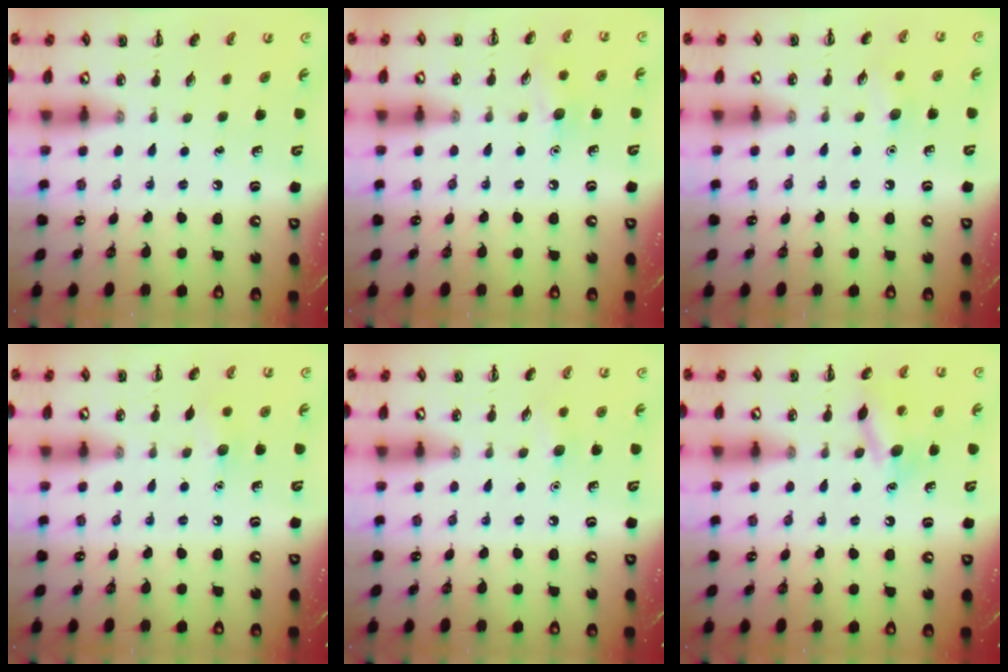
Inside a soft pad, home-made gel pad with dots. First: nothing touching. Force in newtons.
{"total": 7.5, "press": 7.3, "slide": 1.6}
{"total": 5.9, "press": 5.6, "slide": 1.6}
{"total": 6.5, "press": 6.3, "slide": 1.8}
{"total": 5.2, "press": 5.0, "slide": 1.2}
{"total": 12.0, "press": 11.9, "slide": 1.8}